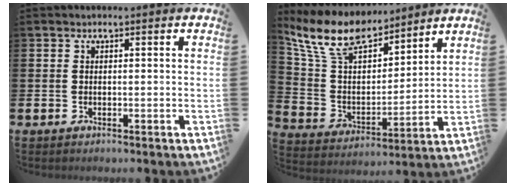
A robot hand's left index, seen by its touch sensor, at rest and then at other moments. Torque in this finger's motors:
{"motor_torque": [0.78, -0.75, 0.63, 0.21]}